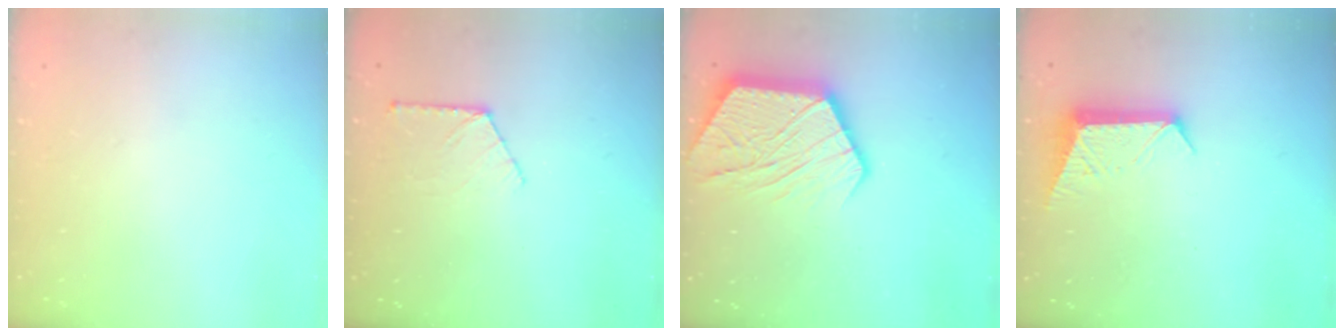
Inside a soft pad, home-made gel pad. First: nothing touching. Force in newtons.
{"total": 4.9, "press": 4.9, "slide": 0.6}
{"total": 16.0, "press": 16.0, "slide": 1.1}
{"total": 9.6, "press": 9.6, "slide": 0.1}